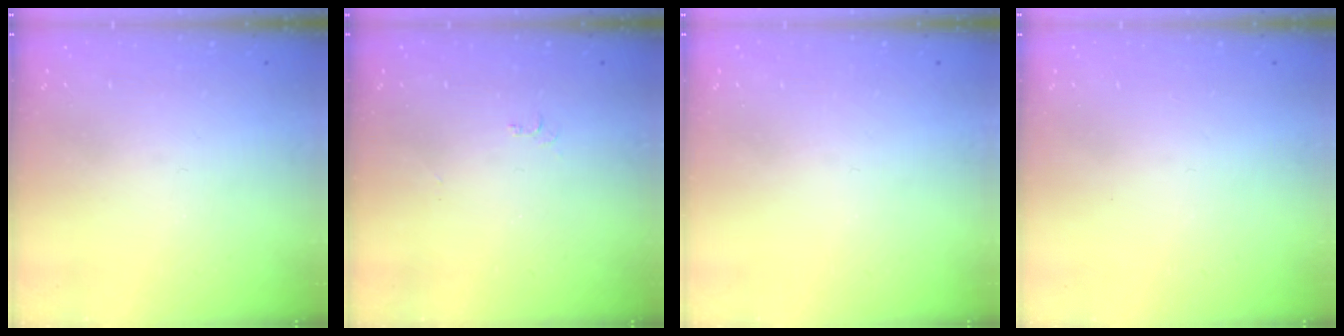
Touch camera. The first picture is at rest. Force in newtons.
{"total": 6.1, "press": 6.1, "slide": 0.7}
{"total": 0.0}
{"total": 1.6, "press": 1.6, "slide": 0.1}